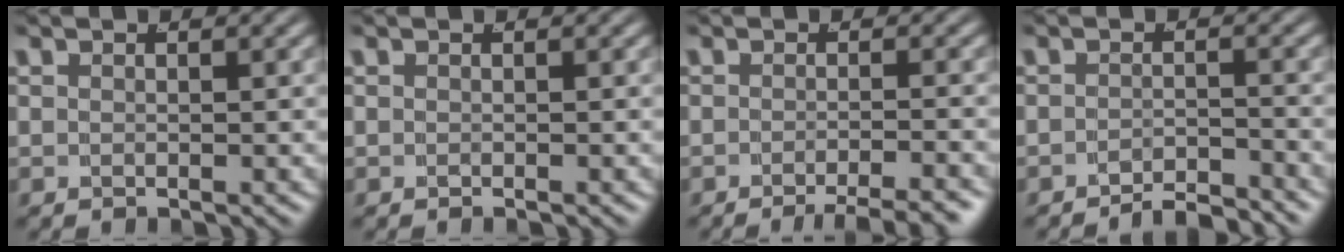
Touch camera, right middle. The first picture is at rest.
{"total": 0.0}
{"total": 4.7, "force": [-3.8, 0.7, 2.6], "torque": [-0.023, 0.004, -0.064]}
{"total": 3.4, "force": [-3.4, 0.2, 0.6], "torque": [-0.001, 0.000, -0.063]}